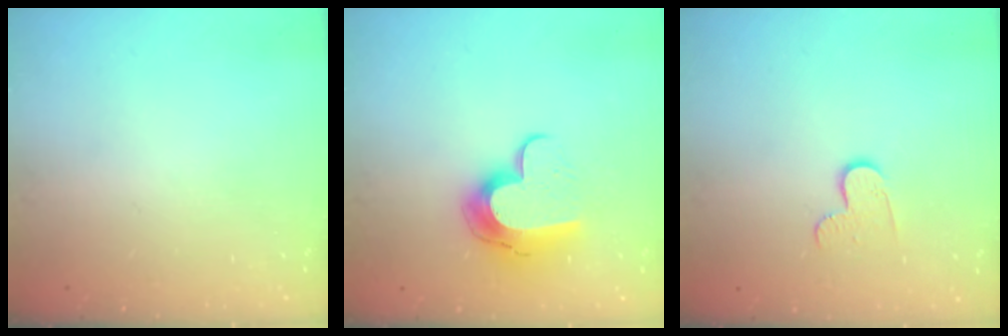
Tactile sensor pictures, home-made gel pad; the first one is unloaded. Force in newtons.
{"total": 12.1, "press": 12.0, "slide": 0.9}
{"total": 6.0, "press": 6.0, "slide": 0.6}